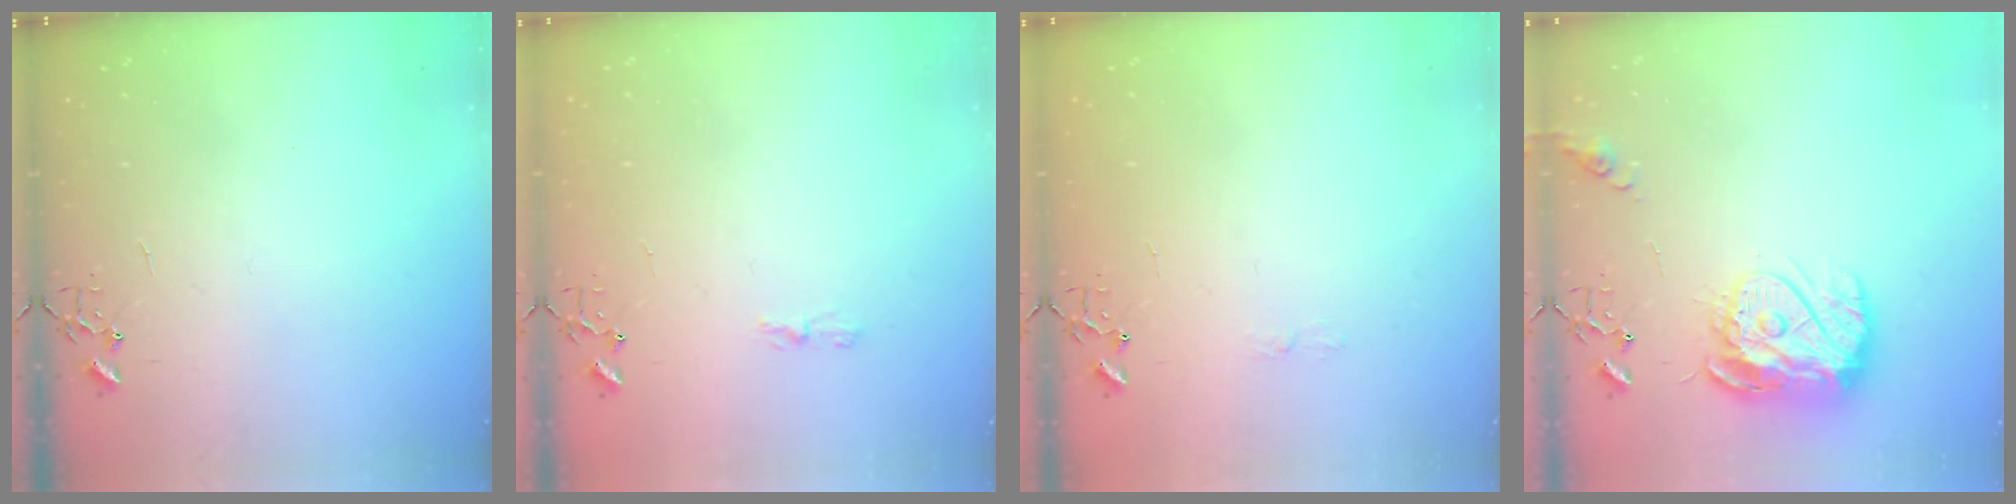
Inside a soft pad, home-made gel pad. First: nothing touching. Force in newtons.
{"total": 3.9, "press": 3.9, "slide": 0.5}
{"total": 3.6, "press": 3.6, "slide": 0.4}
{"total": 14.4, "press": 14.4, "slide": 1.3}